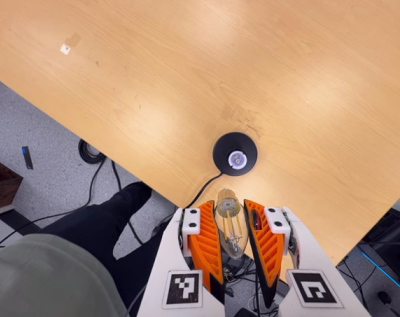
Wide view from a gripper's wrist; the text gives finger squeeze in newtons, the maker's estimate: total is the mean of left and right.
{"total": 20.3, "left": 22.2, "right": 18.4}